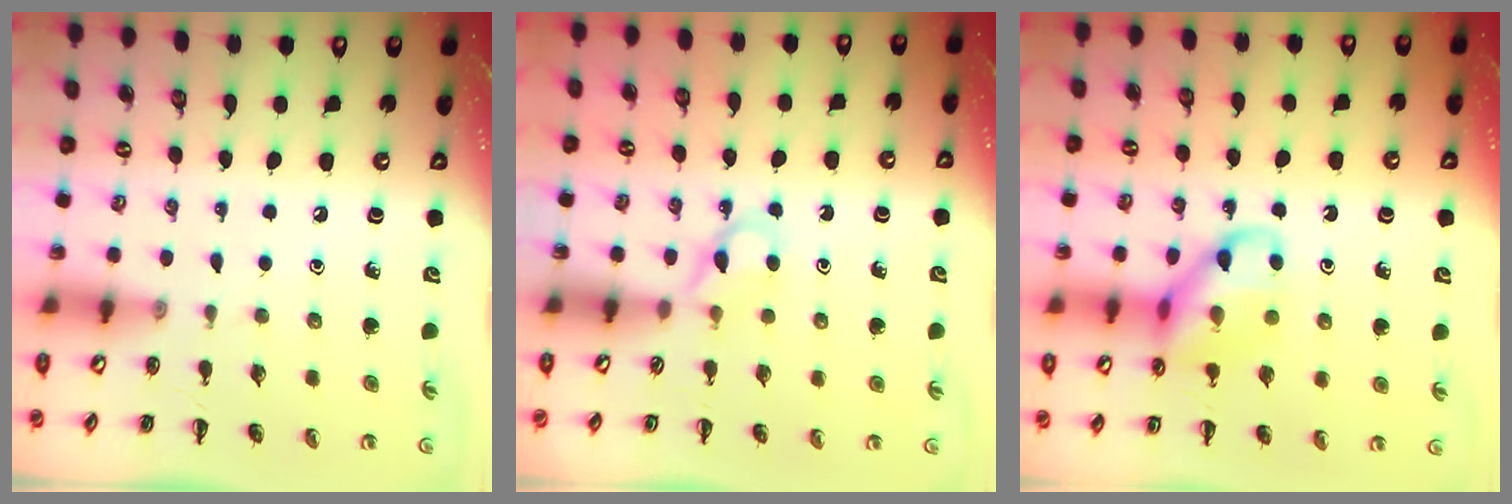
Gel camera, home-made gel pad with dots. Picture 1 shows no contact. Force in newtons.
{"total": 3.8, "press": 3.6, "slide": 1.4}
{"total": 11.7, "press": 11.7, "slide": 0.7}